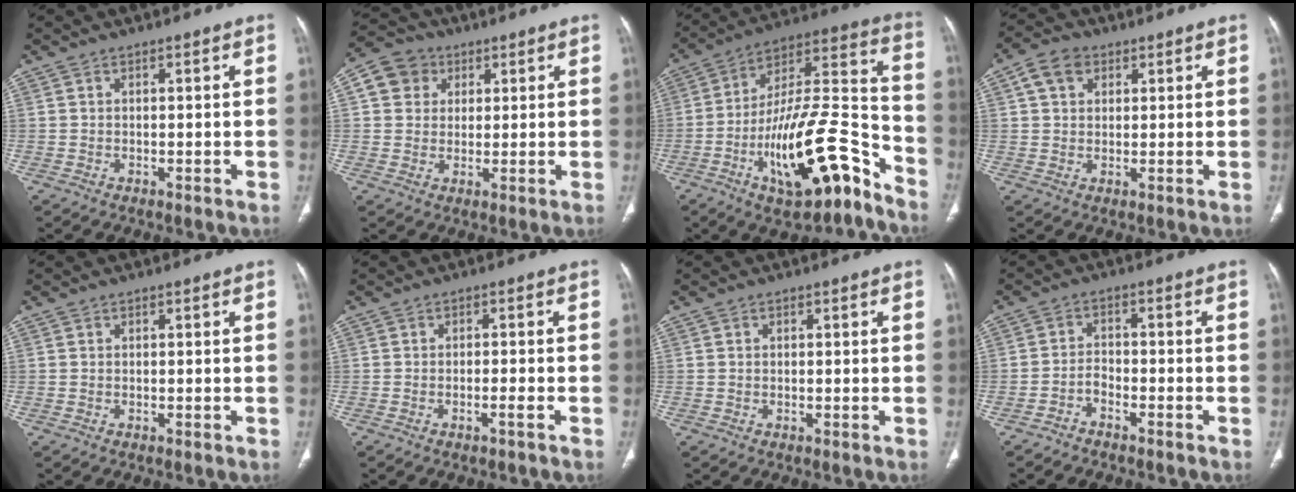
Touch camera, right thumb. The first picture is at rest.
{"total": 7.2, "force": [2.2, 6.5, 2.2], "torque": [-0.019, 0.003, 0.033]}
{"total": 22.7, "force": [-12.5, 7.6, 17.5], "torque": [-0.265, 0.092, -0.206]}
{"total": 5.7, "force": [2.3, 4.2, 3.0], "torque": [-0.040, 0.006, 0.039]}
{"total": 0.0}
{"total": 1.6, "force": [-1.0, 0.0, 1.2], "torque": [-0.024, 0.009, -0.017]}
{"total": 0.0}
{"total": 2.6, "force": [-2.2, 1.1, 1.0], "torque": [-0.016, 0.027, -0.039]}